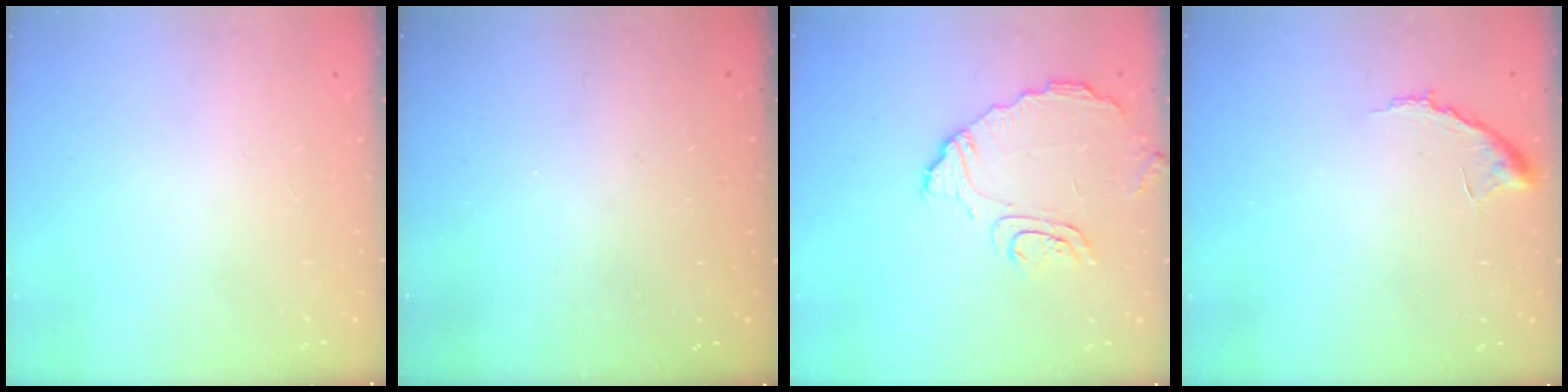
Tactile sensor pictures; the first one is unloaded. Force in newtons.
{"total": 3.2, "press": 3.2, "slide": 0.1}
{"total": 9.0, "press": 9.0, "slide": 0.8}
{"total": 6.9, "press": 6.9, "slide": 0.6}